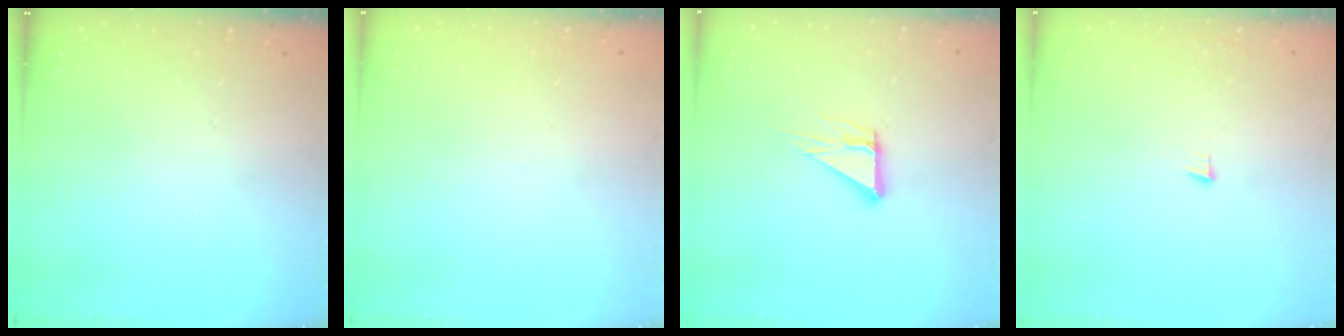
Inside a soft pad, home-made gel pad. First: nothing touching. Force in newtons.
{"total": 2.7, "press": 2.7, "slide": 0.3}
{"total": 5.5, "press": 5.5, "slide": 0.3}
{"total": 3.2, "press": 3.2, "slide": 0.4}